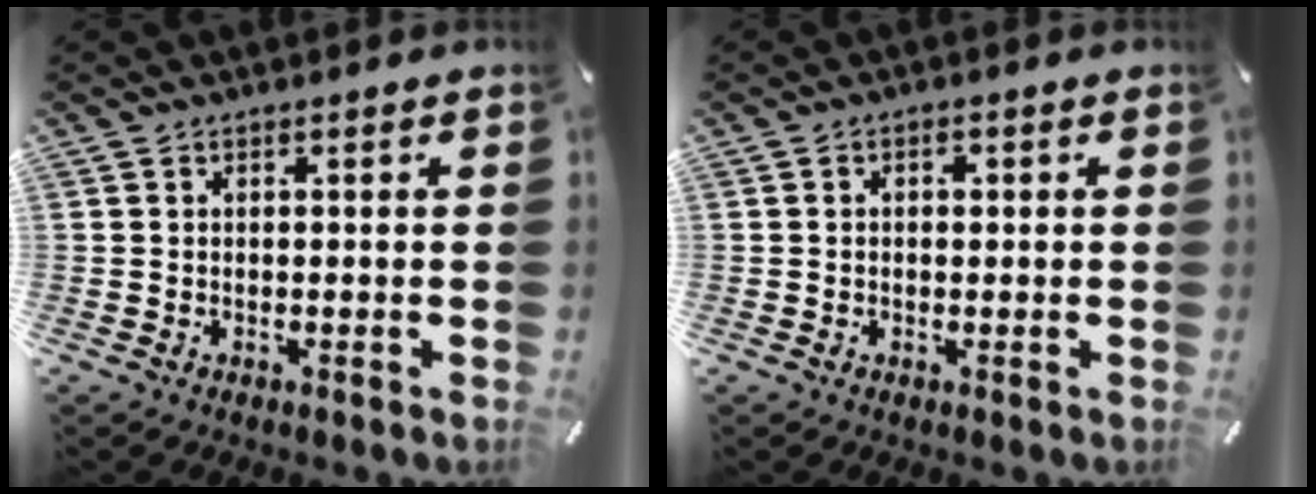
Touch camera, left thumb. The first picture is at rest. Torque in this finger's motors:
{"motor_torque": [-0.08, -0.07, -0.03, -0.01, -0.06]}